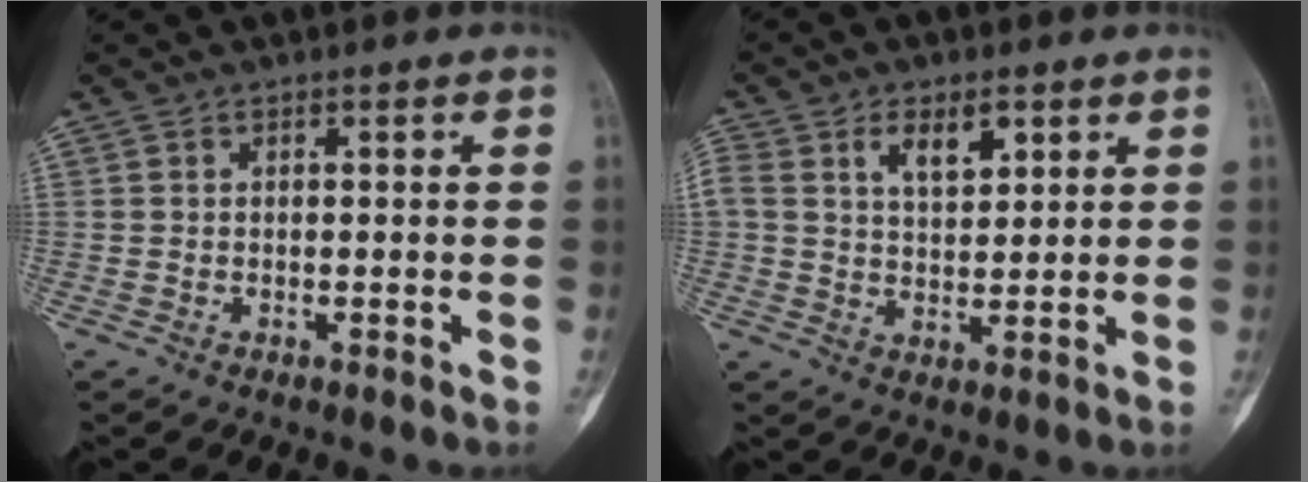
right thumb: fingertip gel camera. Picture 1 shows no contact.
{"total": 7.9, "force": [3.4, 4.5, 5.5], "torque": [-0.088, -0.005, 0.064]}